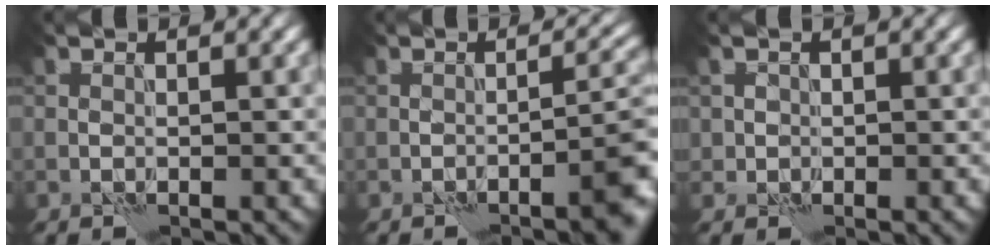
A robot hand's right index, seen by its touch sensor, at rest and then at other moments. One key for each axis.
{"total": 4.7, "fx": -2.5, "fy": 0.8, "fz": 4.0, "tx": -0.044, "ty": 0.016, "tz": -0.039}
{"total": 0.9, "fx": 0.2, "fy": 0.9, "fz": 0.0, "tx": 0.007, "ty": -0.001, "tz": 0.001}